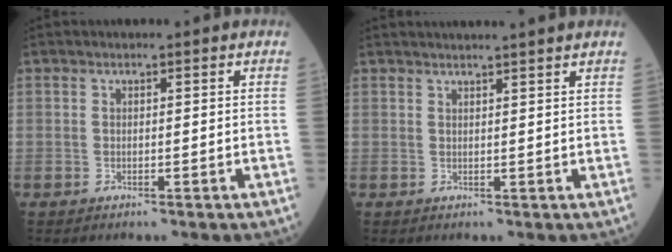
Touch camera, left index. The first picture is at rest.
{"total": 6.7, "force": [6.0, -0.9, 2.6], "torque": [-0.030, 0.025, 0.069]}